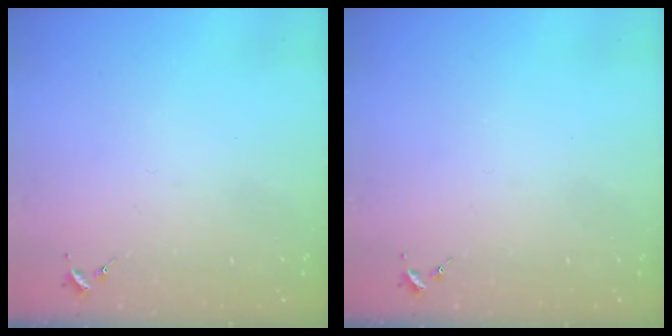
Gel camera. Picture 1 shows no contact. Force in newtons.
{"total": 0.0}